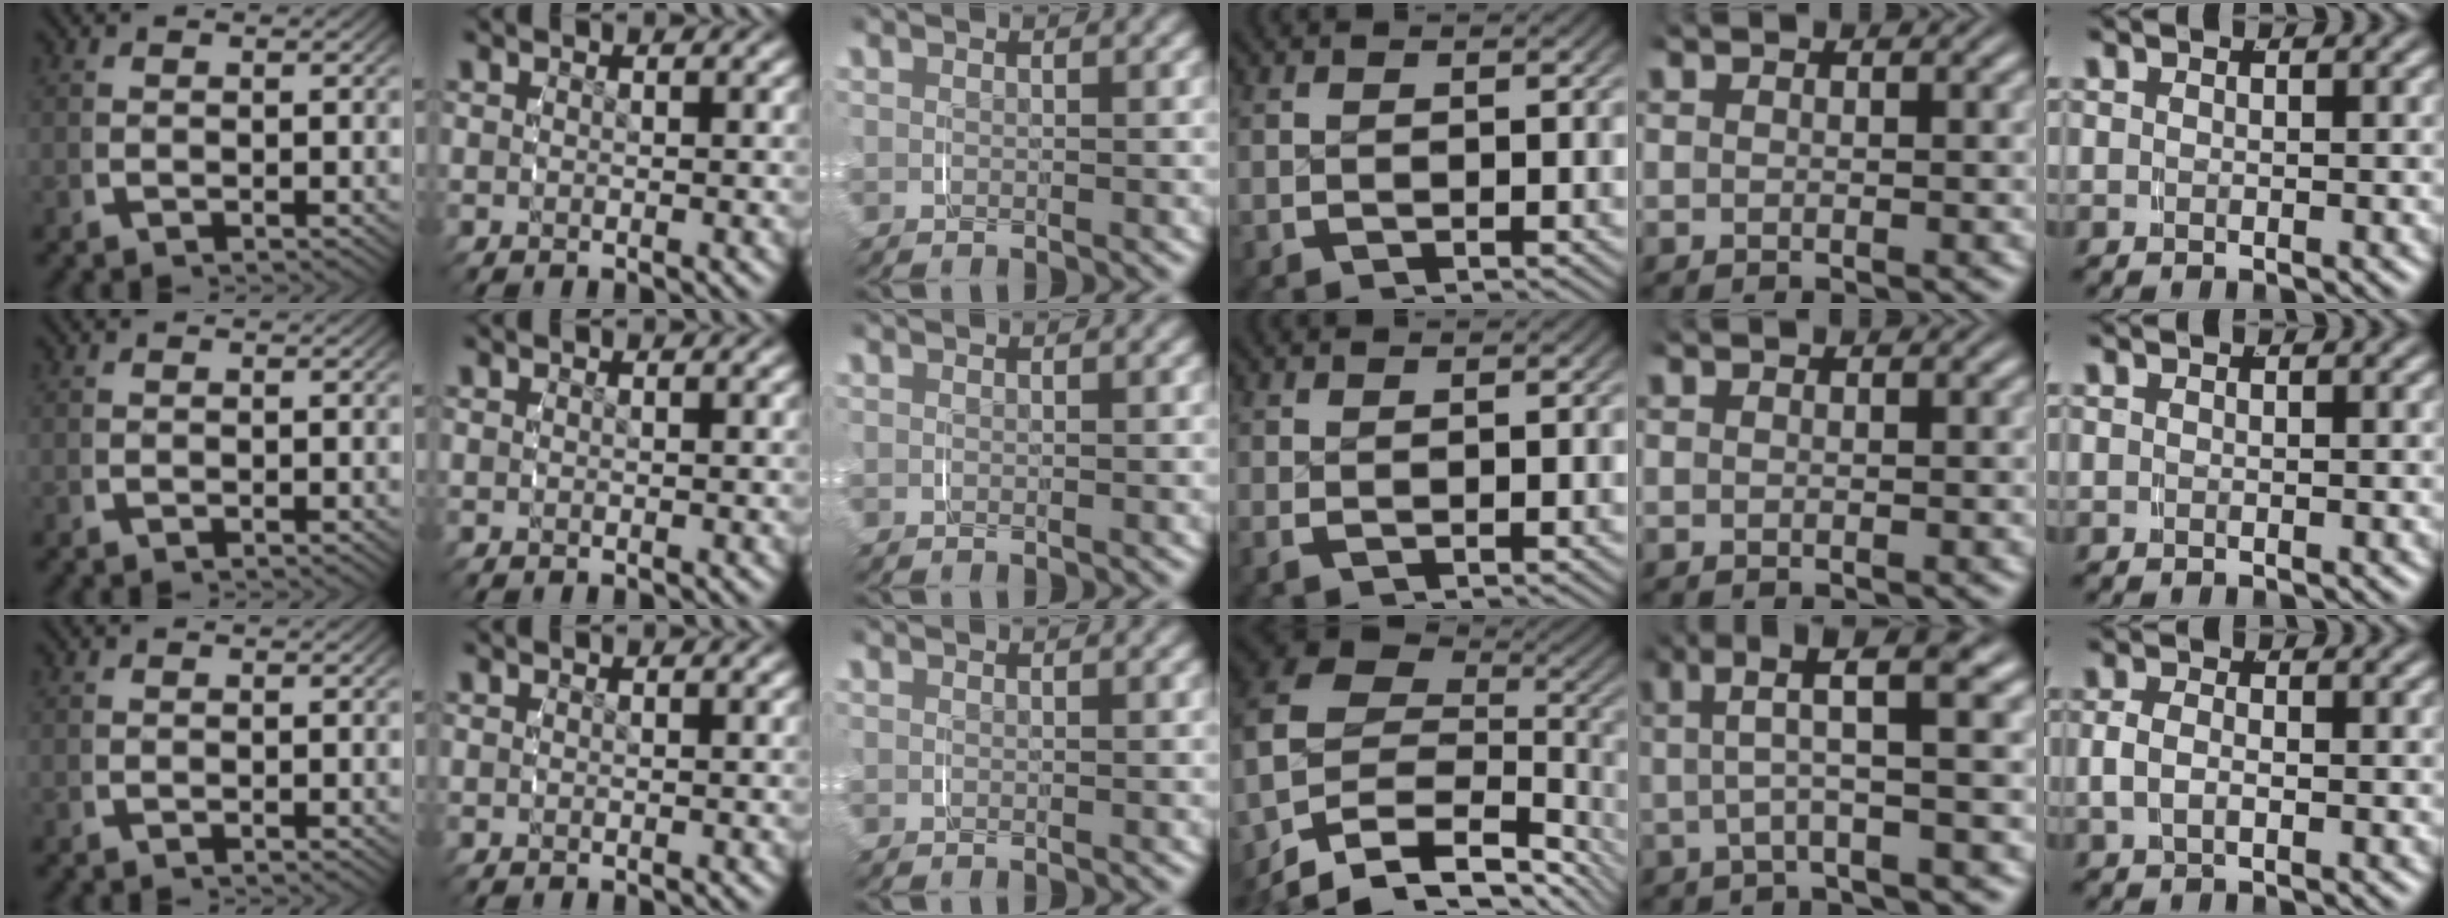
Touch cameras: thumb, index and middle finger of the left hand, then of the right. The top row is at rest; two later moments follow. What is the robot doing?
{"motion": "grasp_and_lifting", "object": "shirt"}